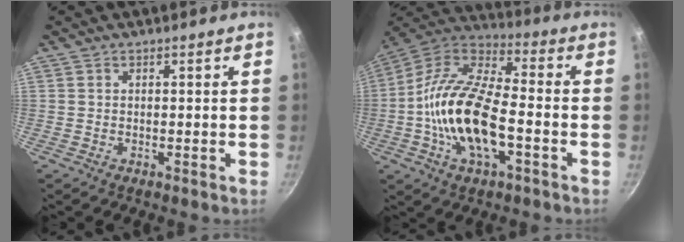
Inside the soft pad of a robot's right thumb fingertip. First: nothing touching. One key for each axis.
{"total": 19.3, "fx": -4.2, "fy": 8.7, "fz": 16.7, "tx": -0.312, "ty": 0.039, "tz": -0.096}